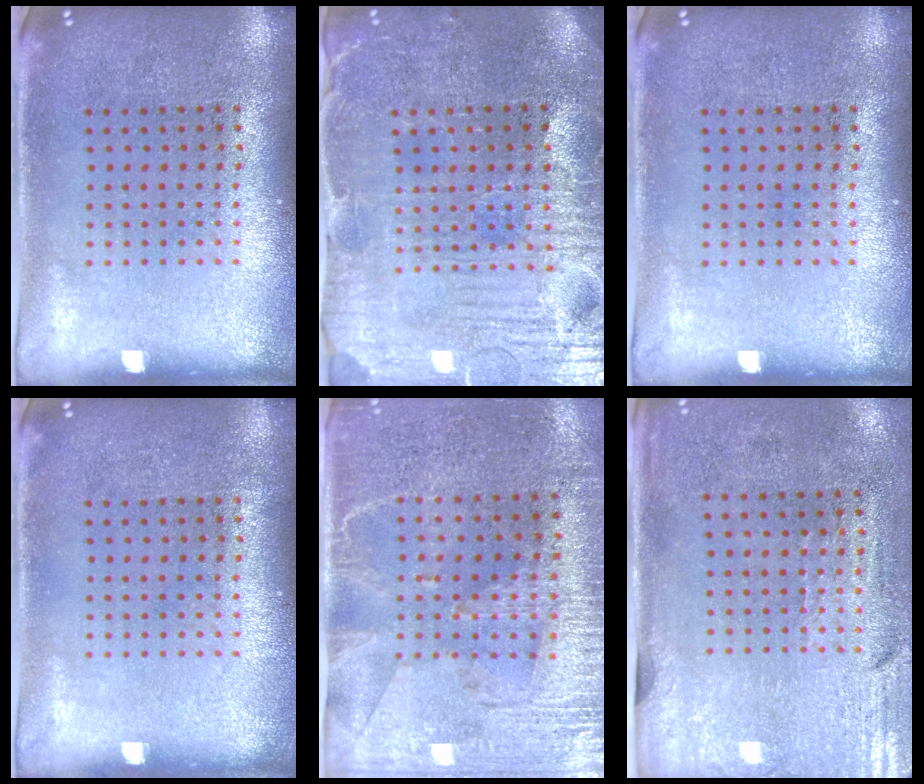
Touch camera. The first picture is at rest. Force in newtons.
{"total": 4.0, "press": 3.9, "slide": 1.0}
{"total": 0.0}
{"total": 0.0}
{"total": 3.0, "press": 2.7, "slide": 1.3}
{"total": 3.0, "press": 2.5, "slide": 1.6}